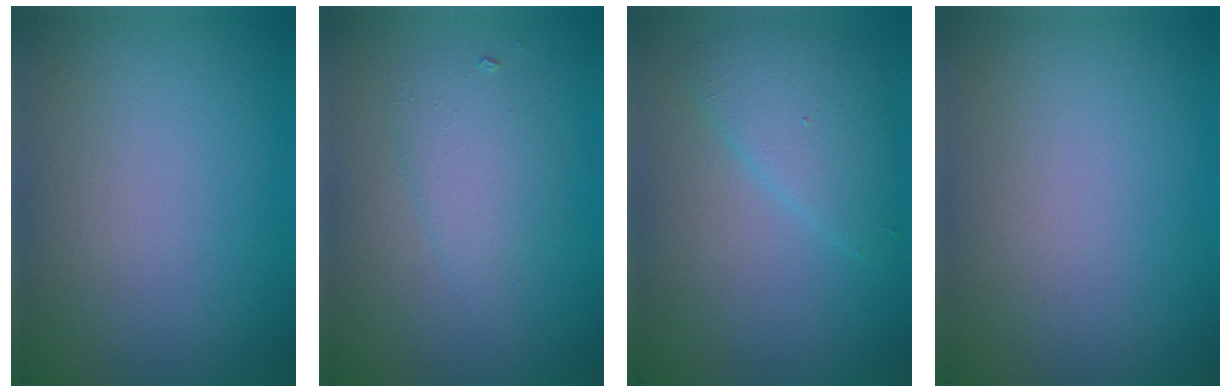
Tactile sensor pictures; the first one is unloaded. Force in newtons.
{"total": 2.3, "press": 2.3, "slide": 0.2}
{"total": 3.4, "press": 3.4, "slide": 0.1}
{"total": 0.0}